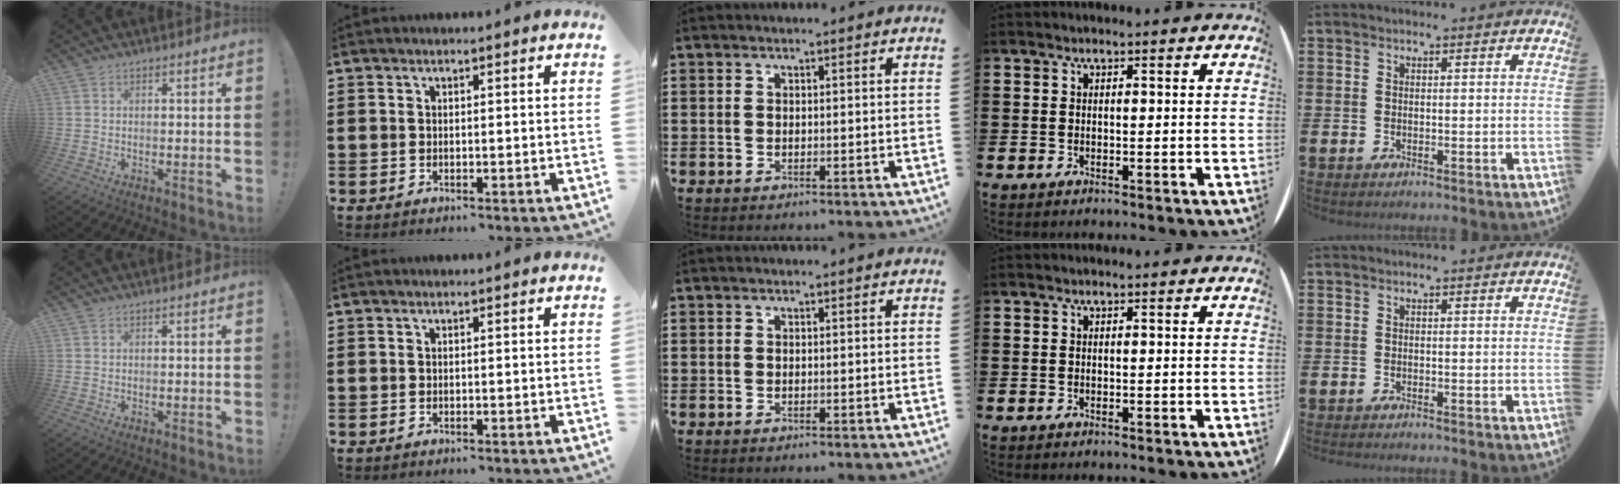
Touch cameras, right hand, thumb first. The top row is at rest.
{}